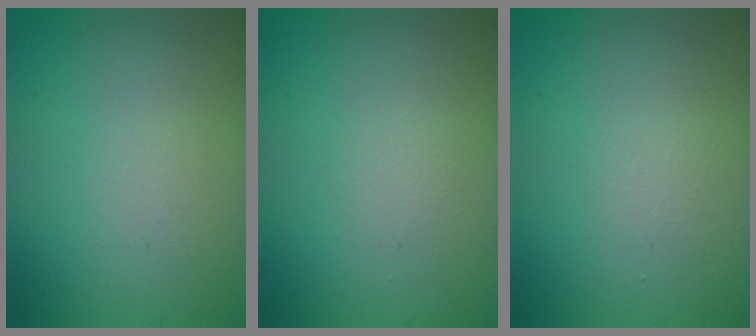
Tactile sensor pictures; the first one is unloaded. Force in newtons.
{"total": 0.7, "press": 0.7, "slide": 0.0}
{"total": 0.0}